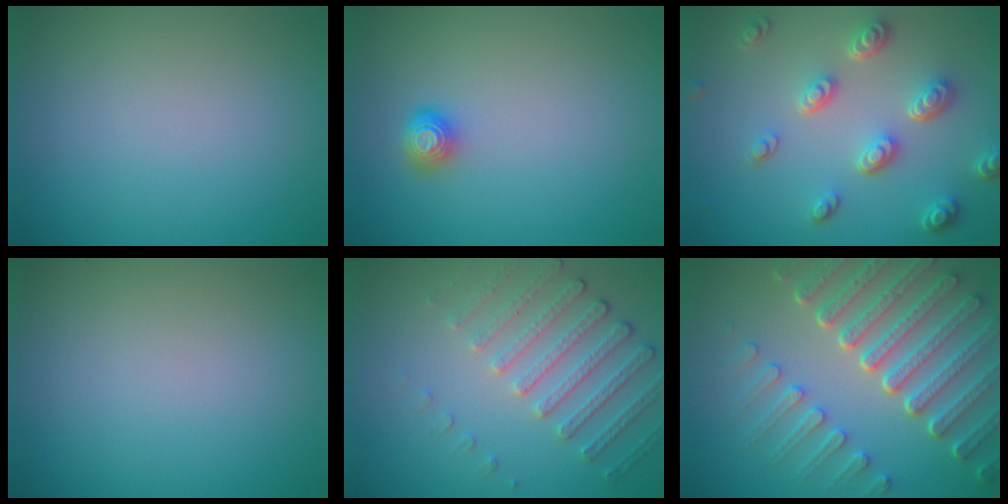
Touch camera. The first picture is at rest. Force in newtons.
{"total": 1.6, "press": 1.4, "slide": 0.6}
{"total": 4.8, "press": 3.6, "slide": 3.1}
{"total": 0.0}
{"total": 4.5, "press": 3.4, "slide": 2.9}
{"total": 8.1, "press": 6.1, "slide": 5.3}